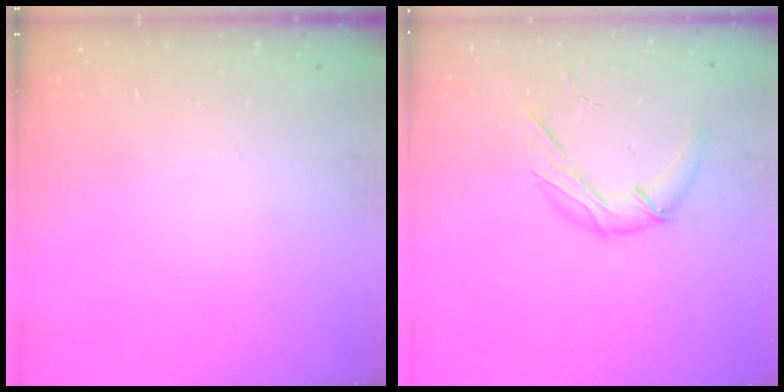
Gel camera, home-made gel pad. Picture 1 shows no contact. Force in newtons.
{"total": 9.1, "press": 9.1, "slide": 0.6}